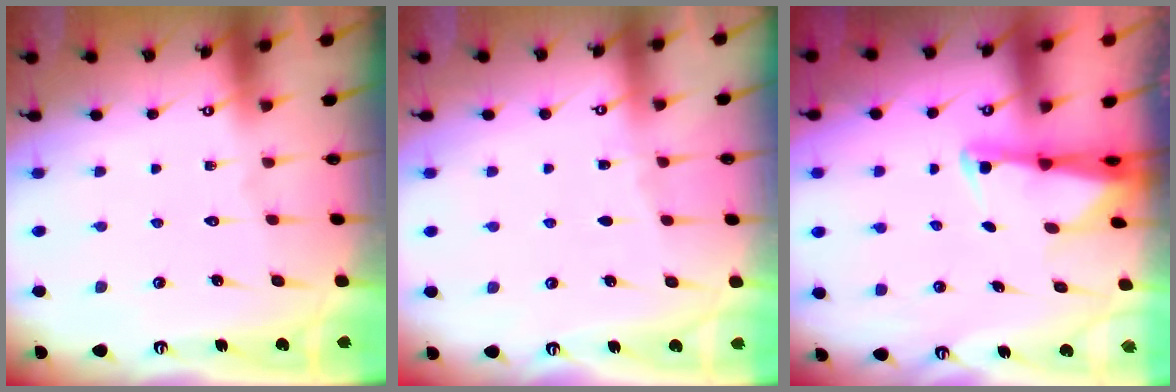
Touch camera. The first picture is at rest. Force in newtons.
{"total": 2.4, "press": 2.4, "slide": 0.4}
{"total": 2.7, "press": 2.6, "slide": 0.5}